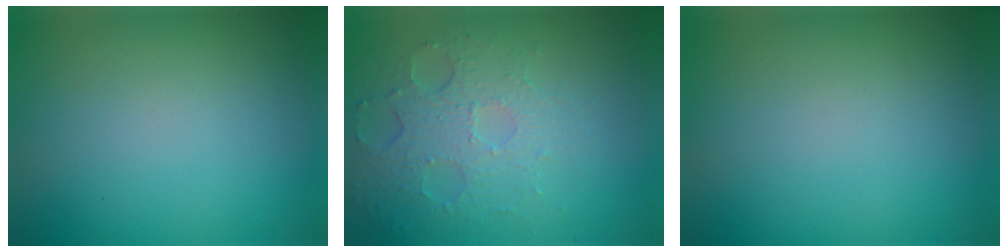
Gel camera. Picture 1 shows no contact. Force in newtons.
{"total": 5.1, "press": 3.5, "slide": 3.7}
{"total": 0.0}